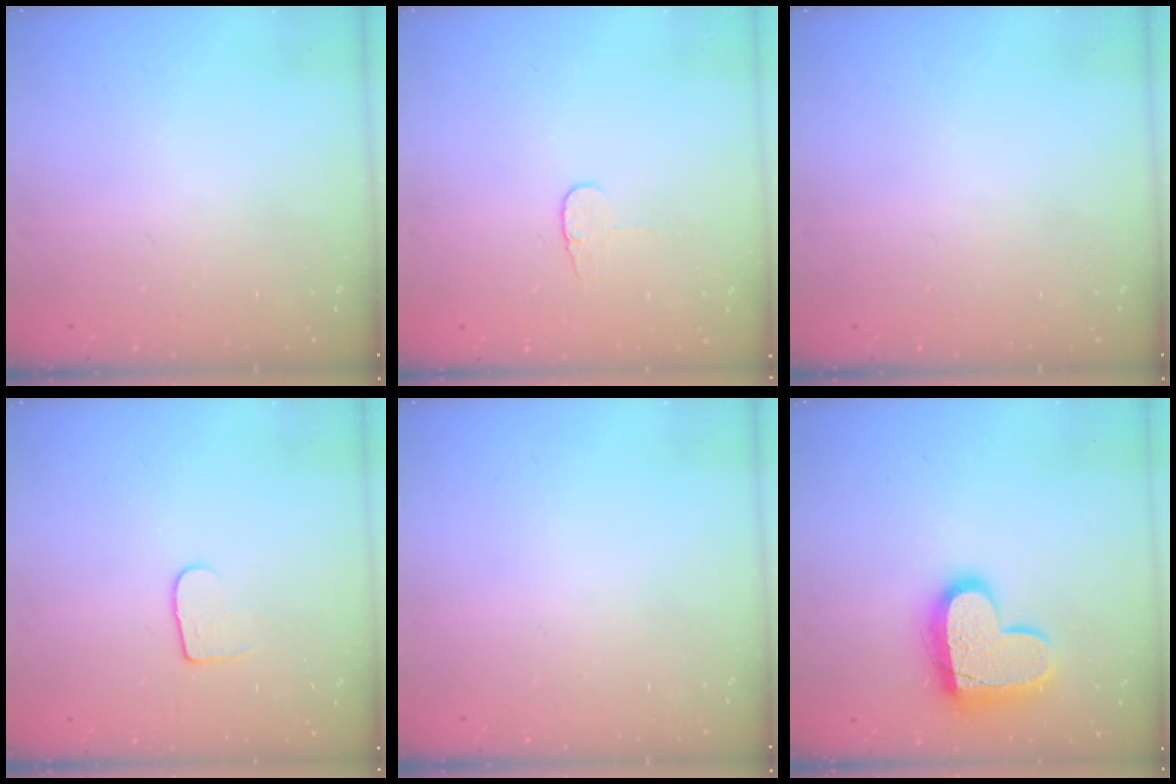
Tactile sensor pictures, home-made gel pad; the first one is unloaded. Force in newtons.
{"total": 3.7, "press": 3.7, "slide": 0.5}
{"total": 0.0}
{"total": 5.8, "press": 5.8, "slide": 0.6}
{"total": 0.0}
{"total": 15.7, "press": 15.6, "slide": 1.1}